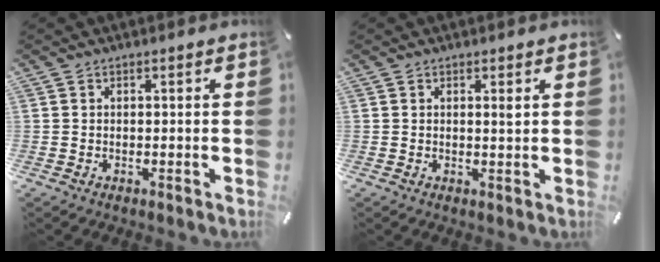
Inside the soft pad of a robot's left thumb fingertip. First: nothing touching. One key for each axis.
{"total": 1.2, "fx": 0.5, "fy": 0.2, "fz": 1.1, "tx": -0.015, "ty": -0.005, "tz": 0.007}